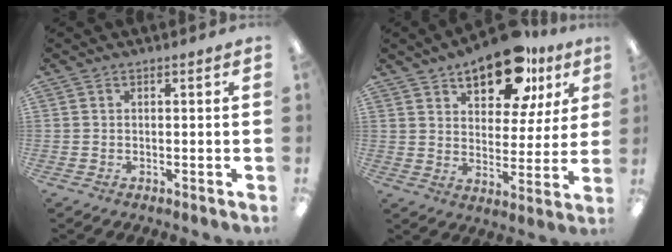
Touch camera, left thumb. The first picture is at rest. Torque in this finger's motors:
{"motor_torque": [0.27, 0.68, 0.74, -0.90, 0.10]}